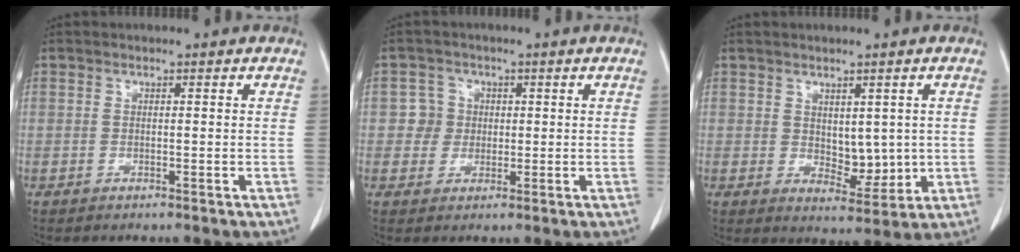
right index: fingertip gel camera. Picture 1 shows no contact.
{"total": 3.0, "force": [0.2, 3.0, 0.1], "torque": [0.006, 0.009, 0.004]}
{"total": 5.2, "force": [0.4, 3.0, 4.2], "torque": [-0.059, -0.006, 0.024]}